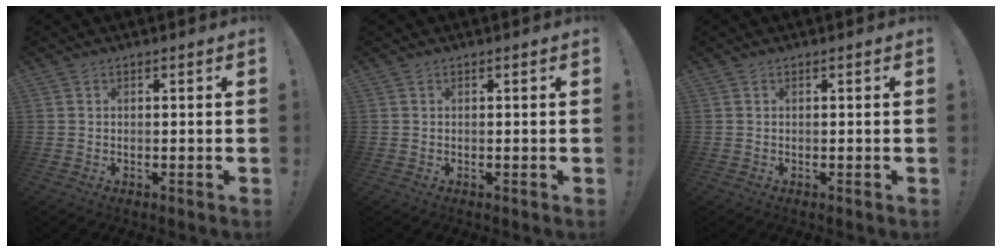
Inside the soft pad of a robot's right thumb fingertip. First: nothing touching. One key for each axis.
{"total": 0.0}
{"total": 0.0}